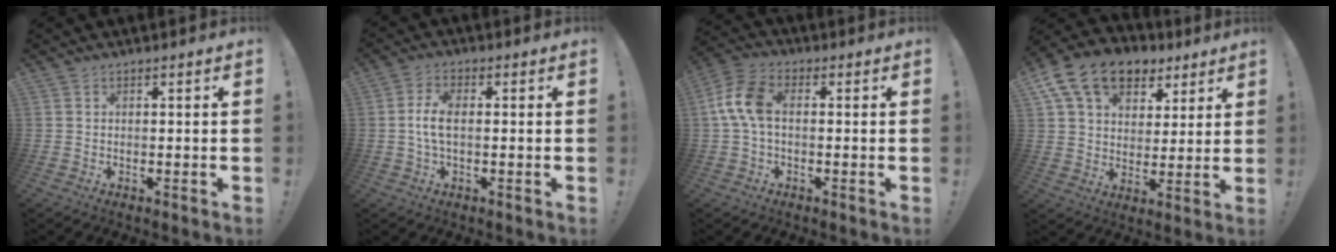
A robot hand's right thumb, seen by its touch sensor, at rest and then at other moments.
{"total": 5.8, "force": [0.0, 2.7, 5.2], "torque": [-0.119, 0.007, -0.002]}
{"total": 9.7, "force": [0.4, 5.7, 7.9], "torque": [-0.167, 0.013, 0.013]}
{"total": 16.8, "force": [9.2, 11.2, 8.5], "torque": [-0.141, -0.041, 0.174]}